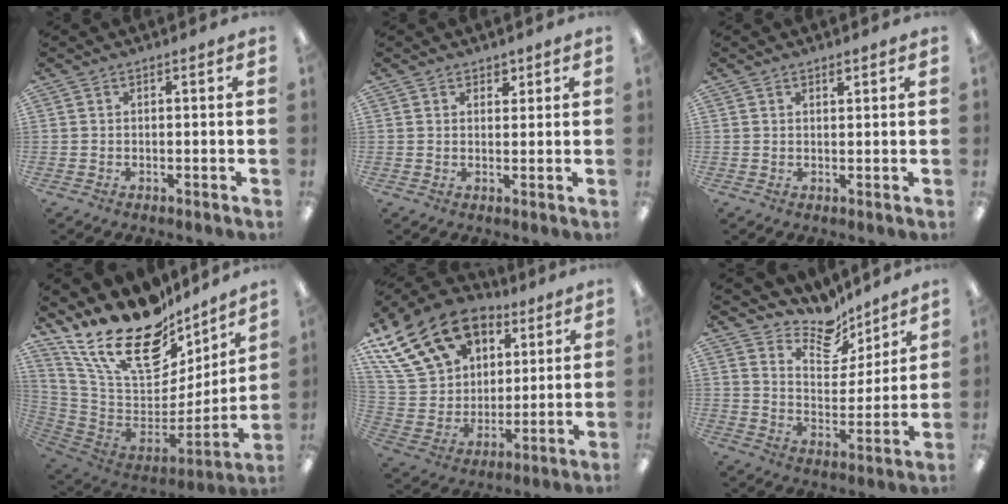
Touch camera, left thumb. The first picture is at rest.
{"total": 2.2, "force": [1.6, 1.5, 0.4], "torque": [0.007, -0.006, 0.027]}
{"total": 1.5, "force": [1.2, 0.6, 0.5], "torque": [-0.004, -0.004, 0.021]}
{"total": 24.7, "force": [16.6, 11.9, 13.8], "torque": [-0.258, -0.114, 0.303]}
{"total": 22.7, "force": [13.1, 15.4, 10.3], "torque": [-0.204, -0.051, 0.251]}
{"total": 11.3, "force": [9.9, 4.4, 2.9], "torque": [-0.051, -0.077, 0.184]}